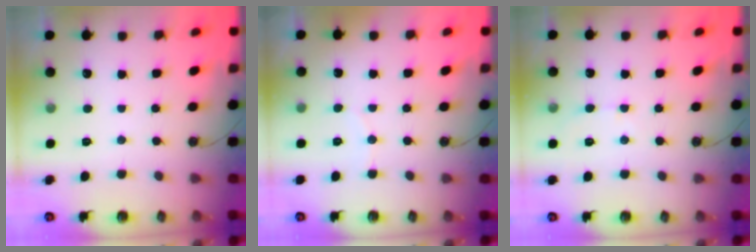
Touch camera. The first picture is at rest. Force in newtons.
{"total": 2.4, "press": 2.4, "slide": 0.2}
{"total": 6.7, "press": 6.7, "slide": 0.3}